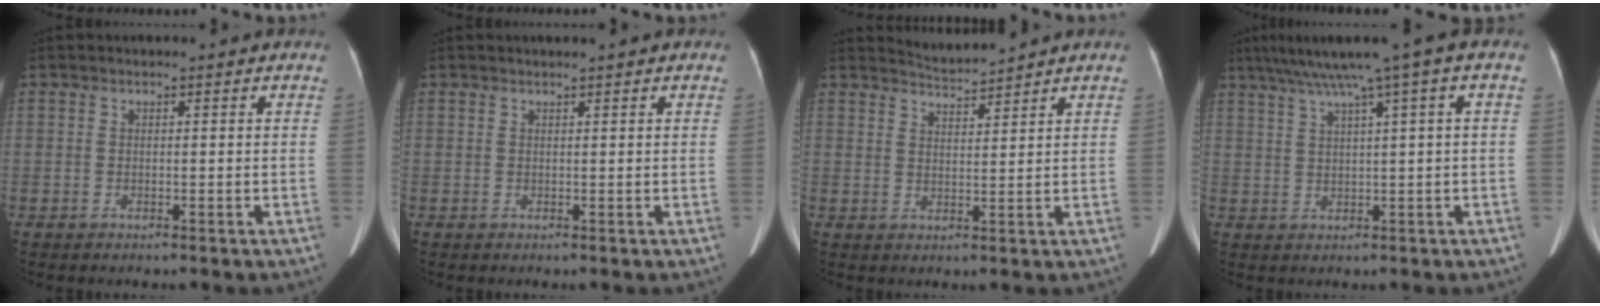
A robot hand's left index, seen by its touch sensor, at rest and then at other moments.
{"total": 1.8, "force": [1.5, 0.1, 1.1], "torque": [-0.015, 0.015, 0.018]}
{"total": 3.3, "force": [3.2, -0.8, -0.5], "torque": [0.004, -0.002, 0.065]}
{"total": 9.0, "force": [4.9, -0.8, 7.5], "torque": [-0.123, 0.034, 0.079]}